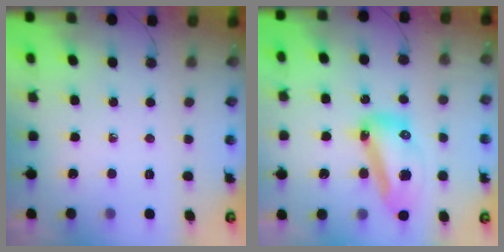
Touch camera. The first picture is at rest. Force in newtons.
{"total": 15.3, "press": 15.2, "slide": 1.9}